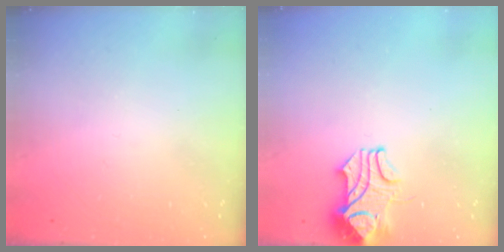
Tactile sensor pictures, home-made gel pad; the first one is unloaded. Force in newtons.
{"total": 2.4, "press": 2.2, "slide": 1.0}